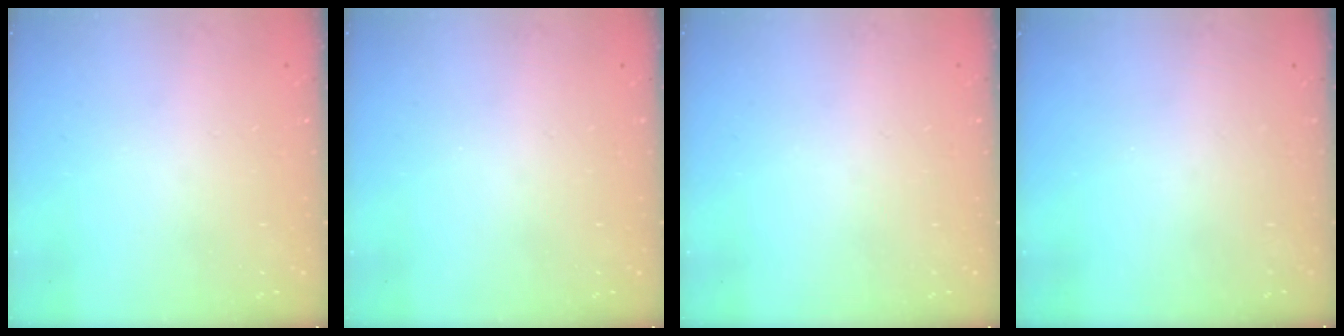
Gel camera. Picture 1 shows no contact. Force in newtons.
{"total": 0.0}
{"total": 0.0}
{"total": 0.0}